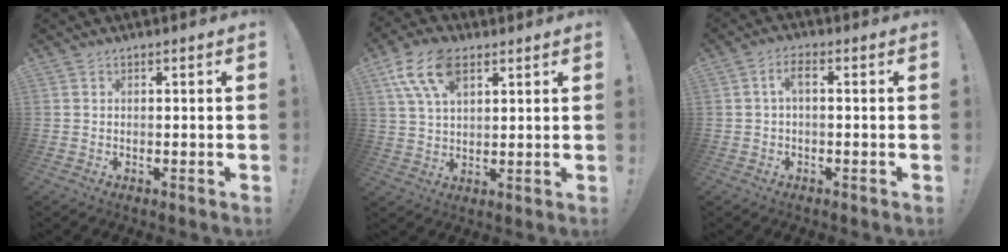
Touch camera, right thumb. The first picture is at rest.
{"total": 12.4, "force": [6.1, 6.9, 8.4], "torque": [-0.158, -0.006, 0.115]}
{"total": 3.8, "force": [0.1, 1.6, 3.4], "torque": [-0.077, 0.009, -0.001]}